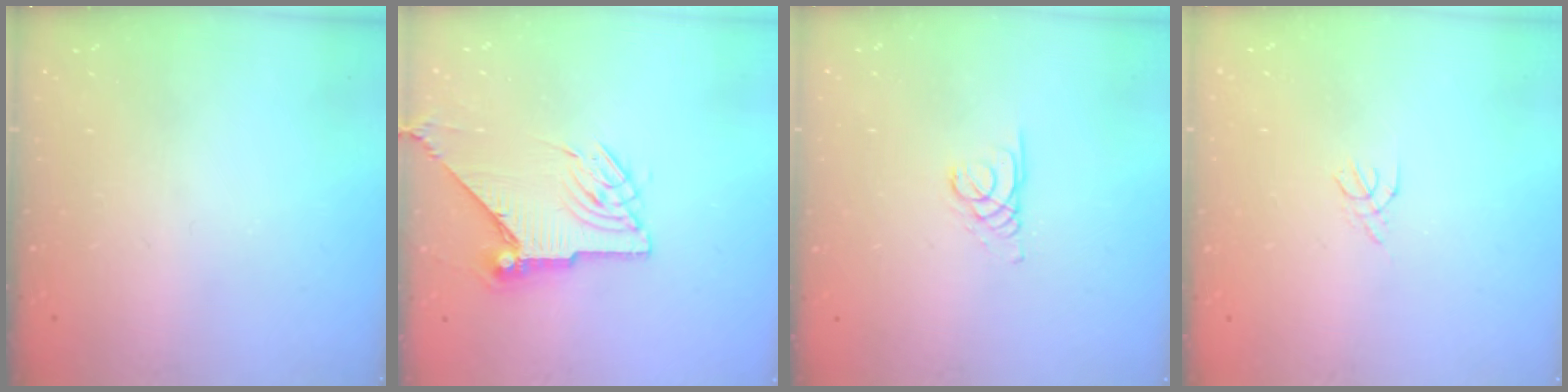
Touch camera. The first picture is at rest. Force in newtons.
{"total": 11.3, "press": 11.3, "slide": 0.9}
{"total": 1.4, "press": 1.3, "slide": 0.1}
{"total": 1.8, "press": 1.7, "slide": 0.5}